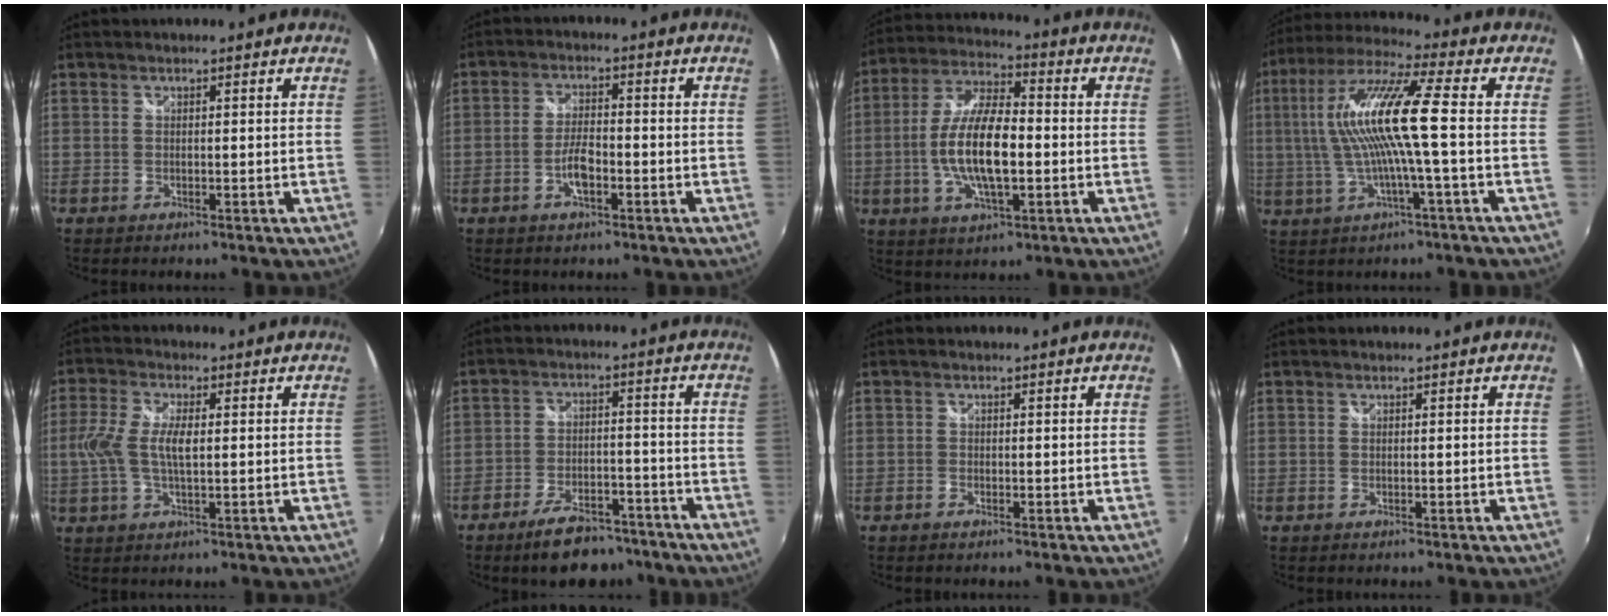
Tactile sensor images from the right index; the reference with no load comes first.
{"total": 4.7, "force": [-2.1, 1.7, 3.8], "torque": [-0.080, 0.003, -0.038]}
{"total": 13.7, "force": [-2.1, 5.0, 12.6], "torque": [-0.255, 0.004, -0.039]}
{"total": 13.9, "force": [-0.1, 0.1, 13.9], "torque": [-0.261, 0.007, -0.001]}
{"total": 7.5, "force": [0.2, 2.7, 7.0], "torque": [-0.146, 0.003, 0.003]}
{"total": 12.0, "force": [-9.3, 4.9, 5.7], "torque": [-0.112, 0.012, -0.133]}
{"total": 0.6, "force": [-0.5, 0.3, 0.2], "torque": [-0.004, -0.001, -0.010]}
{"total": 0.0}